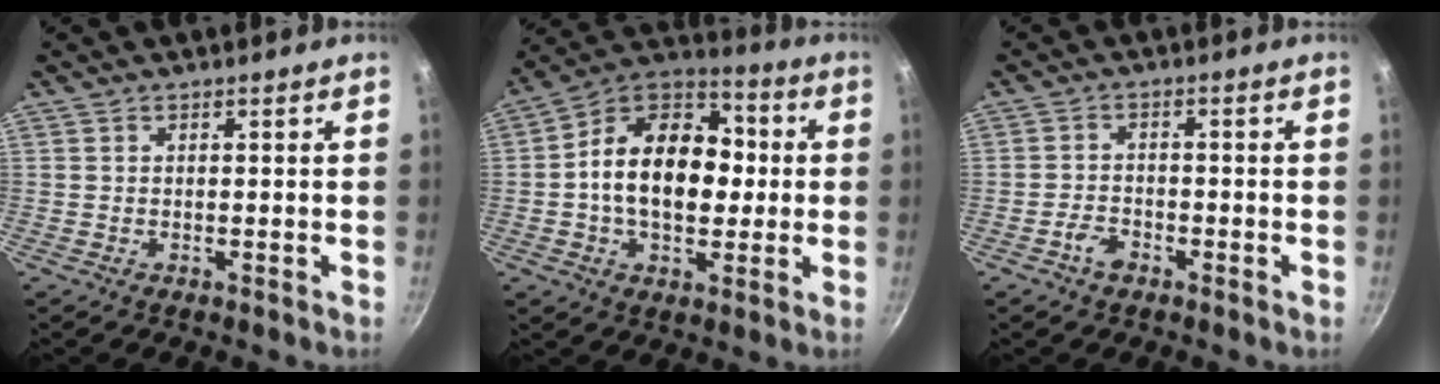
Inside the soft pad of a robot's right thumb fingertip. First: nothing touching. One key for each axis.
{"total": 19.2, "fx": -0.1, "fy": 13.1, "fz": 14.0, "tx": -0.195, "ty": 0.036, "tz": -0.021}
{"total": 3.2, "fx": -2.1, "fy": 1.8, "fz": 1.7, "tx": -0.031, "ty": 0.019, "tz": -0.040}